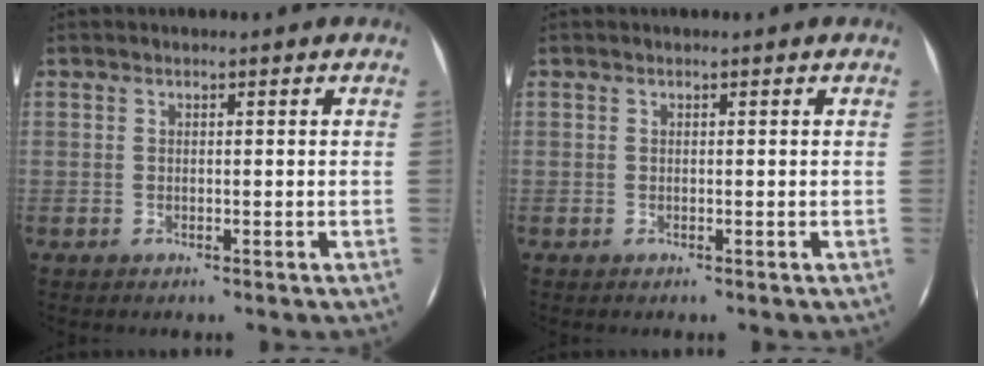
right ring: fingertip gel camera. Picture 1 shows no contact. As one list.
[{"total": 0.0}]